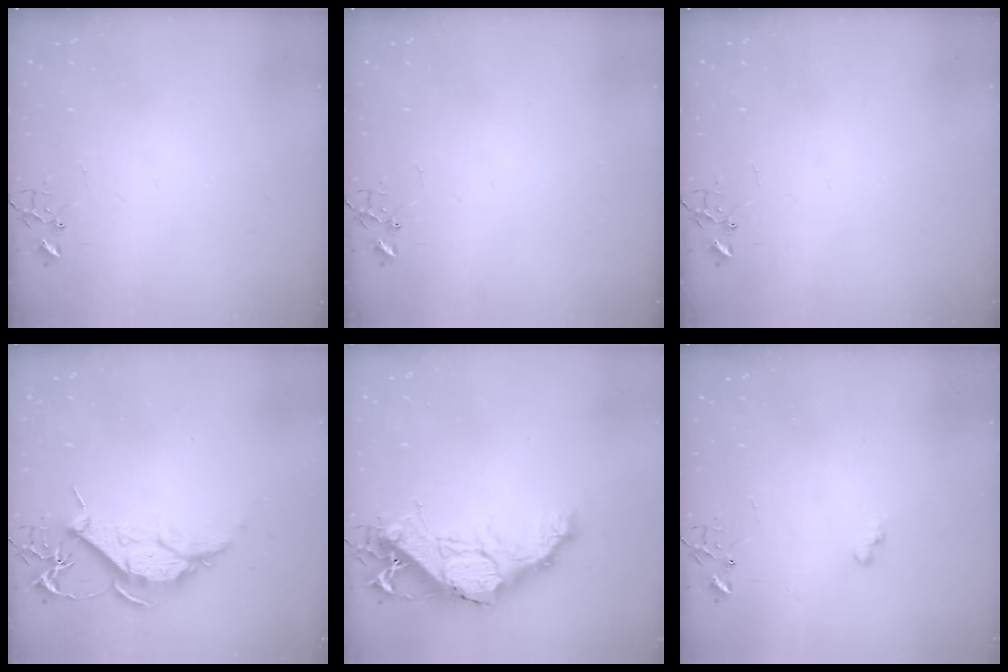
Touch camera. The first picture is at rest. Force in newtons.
{"total": 0.0}
{"total": 0.0}
{"total": 13.0, "press": 13.0, "slide": 0.7}
{"total": 19.1, "press": 19.1, "slide": 1.5}
{"total": 5.1, "press": 5.1, "slide": 0.4}